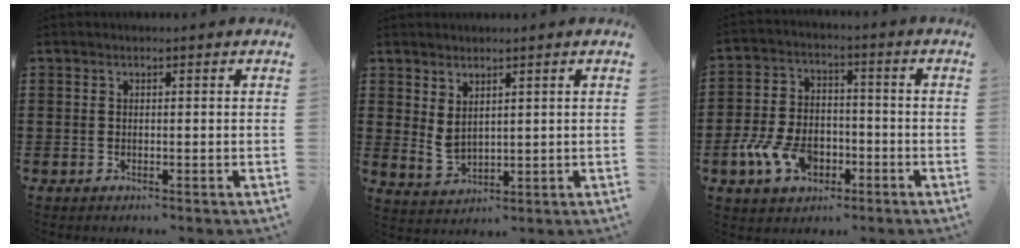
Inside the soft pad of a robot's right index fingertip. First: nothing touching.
{"total": 3.1, "force": [2.2, 1.3, 1.6], "torque": [-0.036, -0.006, 0.045]}
{"total": 8.4, "force": [-3.3, 5.5, 5.5], "torque": [-0.127, 0.011, -0.060]}